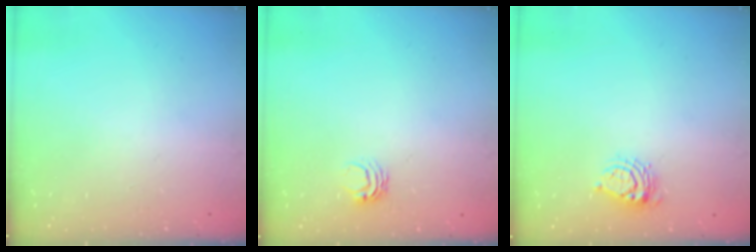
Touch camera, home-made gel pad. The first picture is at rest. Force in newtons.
{"total": 4.9, "press": 4.9, "slide": 0.3}
{"total": 6.2, "press": 6.2, "slide": 0.8}